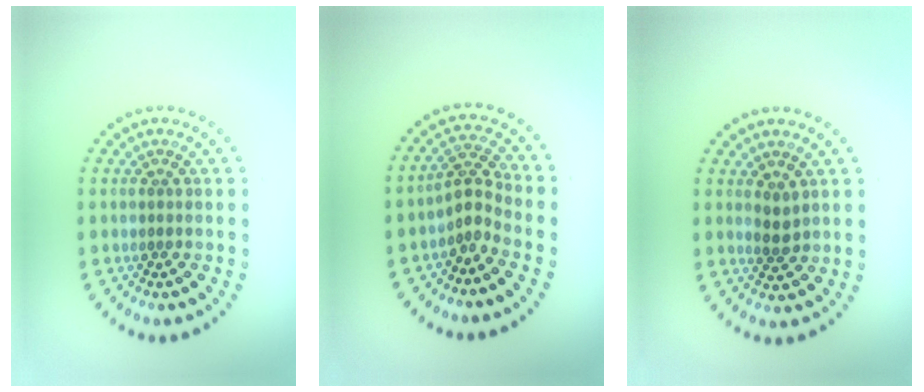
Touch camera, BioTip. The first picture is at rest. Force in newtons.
{"total": 2.4, "press": 1.5, "slide": 1.8}
{"total": 1.5, "press": 1.4, "slide": 0.5}